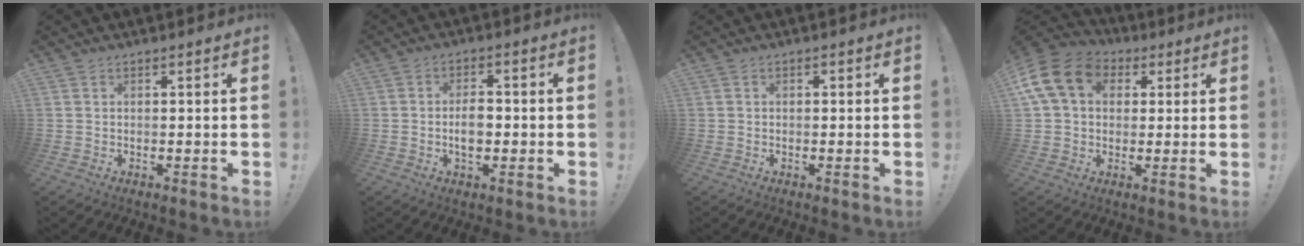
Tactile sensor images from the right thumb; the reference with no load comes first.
{"total": 5.4, "force": [-1.1, 3.2, 4.2], "torque": [-0.061, 0.002, -0.024]}
{"total": 0.6, "force": [-0.5, 0.4, 0.1], "torque": [-0.002, 0.002, -0.009]}
{"total": 15.2, "force": [4.7, 11.6, 8.6], "torque": [-0.150, -0.003, 0.093]}